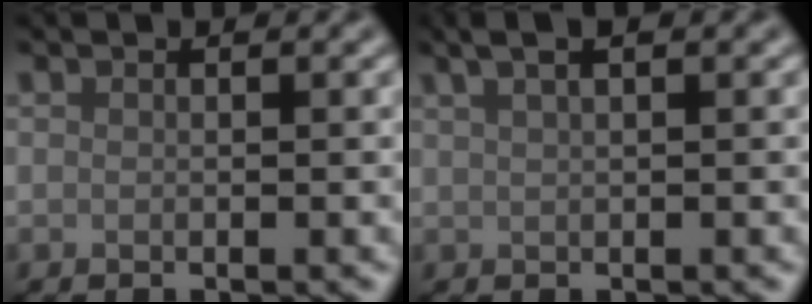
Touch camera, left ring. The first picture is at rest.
{"total": 3.7, "force": [2.3, 1.5, 2.5], "torque": [-0.027, 0.013, 0.018]}